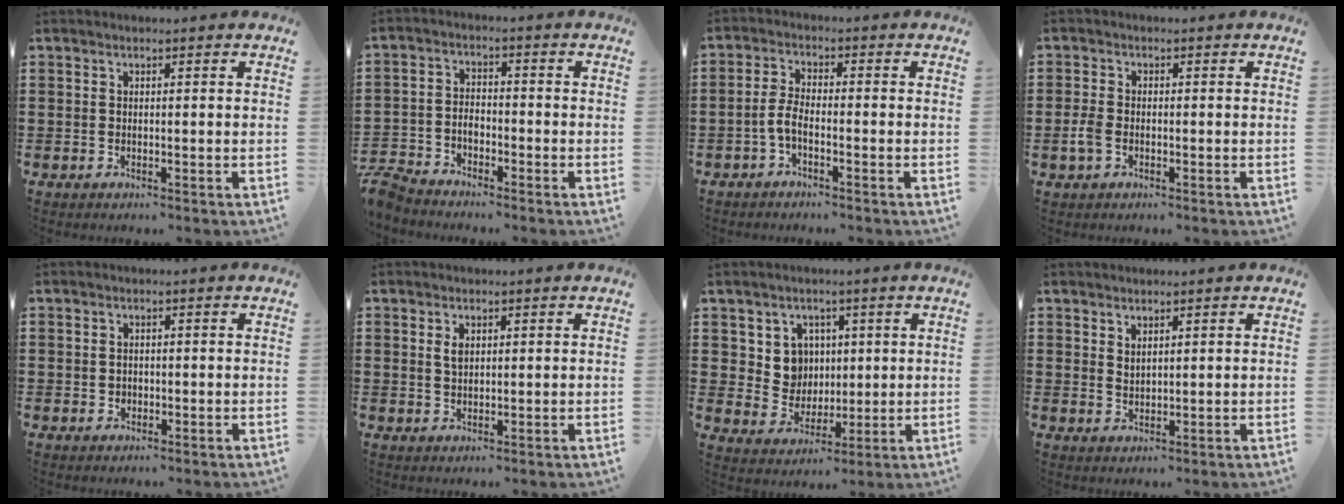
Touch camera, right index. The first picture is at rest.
{"total": 3.7, "force": [-3.3, 1.2, 1.1], "torque": [-0.043, -0.001, -0.073]}
{"total": 3.1, "force": [-1.7, 1.0, 2.4], "torque": [-0.065, -0.003, -0.038]}
{"total": 2.7, "force": [-1.0, 1.5, 2.0], "torque": [-0.059, -0.007, -0.024]}
{"total": 1.0, "force": [0.0, 1.0, 0.4], "torque": [-0.012, 0.005, -0.002]}
{"total": 1.9, "force": [0.7, 1.0, 1.5], "torque": [-0.032, 0.004, 0.013]}
{"total": 6.5, "force": [2.0, 5.8, 2.3], "torque": [-0.055, 0.011, 0.036]}
{"total": 0.8, "force": [0.5, 0.4, 0.4], "torque": [-0.008, 0.003, 0.010]}